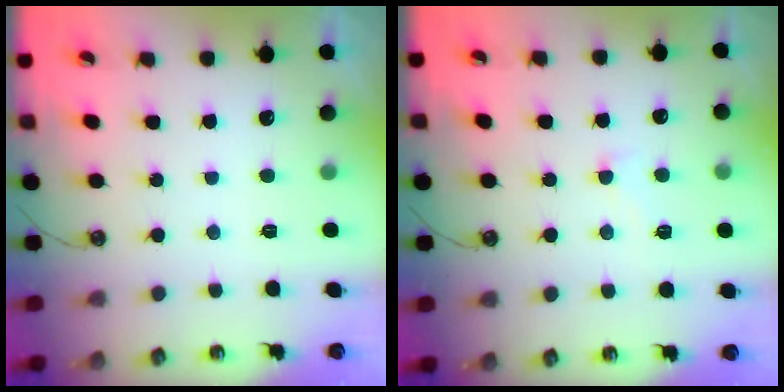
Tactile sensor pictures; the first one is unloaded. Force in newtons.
{"total": 0.9, "press": 0.8, "slide": 0.4}